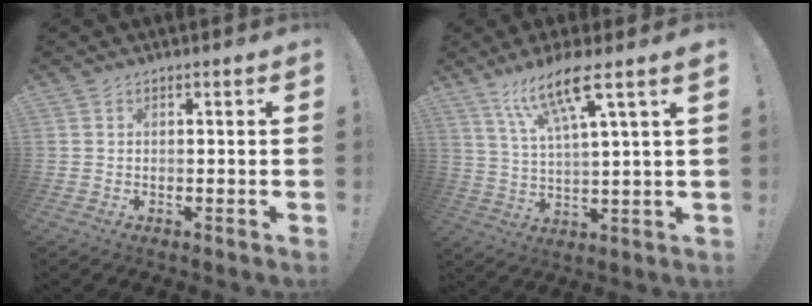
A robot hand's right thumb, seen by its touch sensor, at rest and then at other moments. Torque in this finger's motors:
{"motor_torque": [0.56, 0.69, 0.20, 0.14, 0.34]}